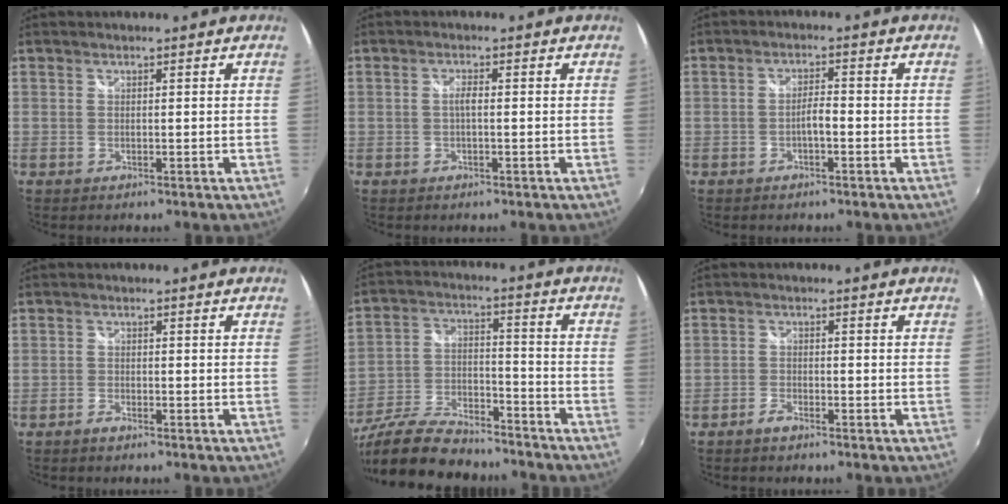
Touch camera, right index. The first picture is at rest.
{"total": 1.5, "force": [-0.2, 0.4, 1.4], "torque": [-0.028, 0.004, -0.006]}
{"total": 2.3, "force": [-1.2, 0.5, 1.9], "torque": [-0.035, 0.005, -0.021]}
{"total": 1.4, "force": [-1.3, 0.5, 0.4], "torque": [-0.016, -0.001, -0.028]}
{"total": 20.4, "force": [-16.3, 6.7, 10.2], "torque": [-0.214, -0.021, -0.273]}
{"total": 2.0, "force": [-1.8, 0.7, 0.7], "torque": [-0.026, 0.001, -0.038]}